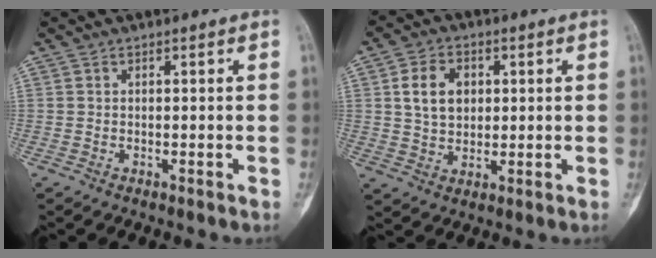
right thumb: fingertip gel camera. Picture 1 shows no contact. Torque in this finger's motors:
{"motor_torque": [0.38, 0.36, 0.29, -0.23, 0.06]}